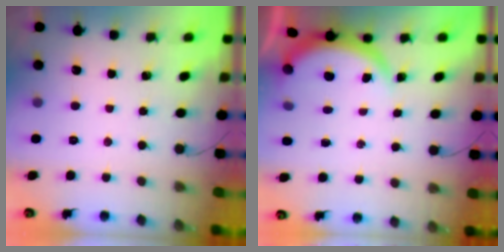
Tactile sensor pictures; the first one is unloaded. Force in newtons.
{"total": 3.9, "press": 3.9, "slide": 0.2}